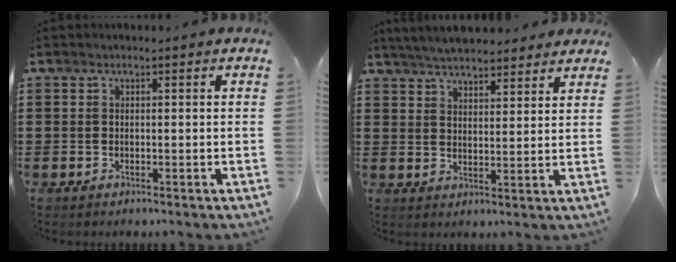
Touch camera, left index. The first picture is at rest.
{"total": 5.1, "force": [4.9, 0.6, 1.1], "torque": [-0.038, -0.013, 0.090]}